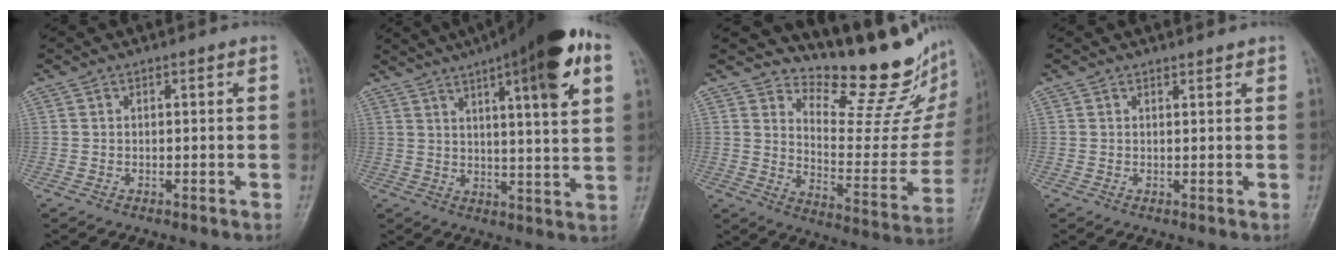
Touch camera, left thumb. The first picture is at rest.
{"total": 20.0, "force": [10.0, 3.8, 16.9], "torque": [-0.231, -0.011, 0.139]}
{"total": 18.5, "force": [15.4, 5.4, 8.8], "torque": [-0.072, -0.140, 0.215]}
{"total": 1.0, "force": [0.9, 0.3, 0.2], "torque": [-0.003, -0.008, 0.013]}